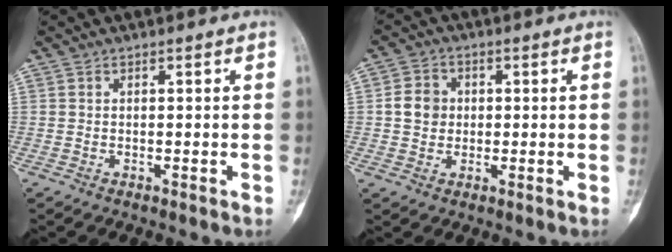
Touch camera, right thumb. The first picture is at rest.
{"total": 5.3, "force": [0.4, 4.7, 2.4], "torque": [-0.024, 0.006, 0.002]}